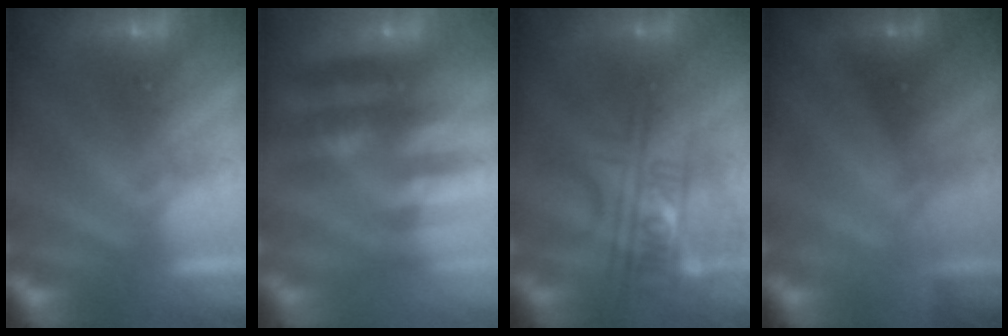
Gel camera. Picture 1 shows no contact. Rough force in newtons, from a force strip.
{"total": 2.5}
{"total": 2.4}
{"total": 1.4}